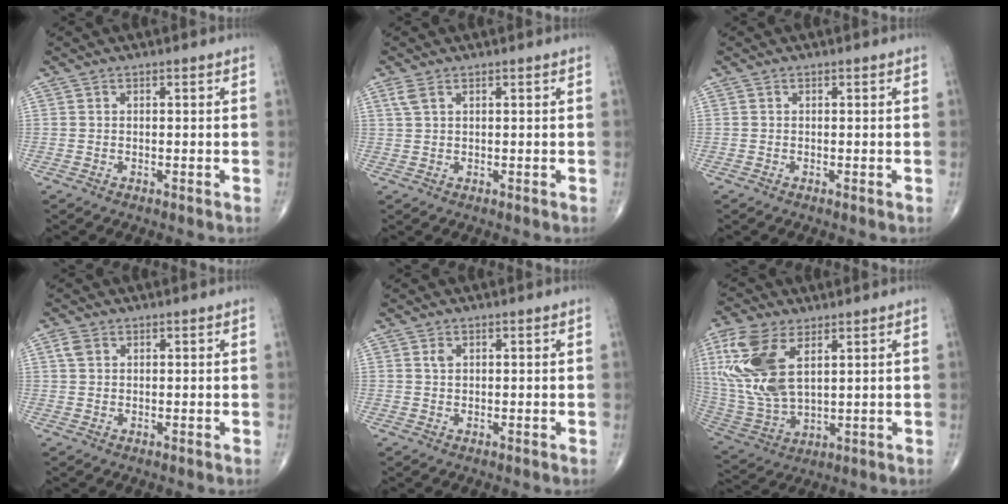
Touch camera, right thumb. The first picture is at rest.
{"total": 1.9, "force": [1.1, 0.8, 1.4], "torque": [-0.039, 0.011, 0.031]}
{"total": 0.0}
{"total": 2.0, "force": [0.9, 1.4, 1.2], "torque": [-0.026, 0.006, 0.019]}
{"total": 1.2, "force": [0.6, 0.7, 0.9], "torque": [-0.015, 0.000, 0.013]}
{"total": 16.6, "force": [5.8, 8.5, 13.0], "torque": [-0.291, -0.017, 0.122]}